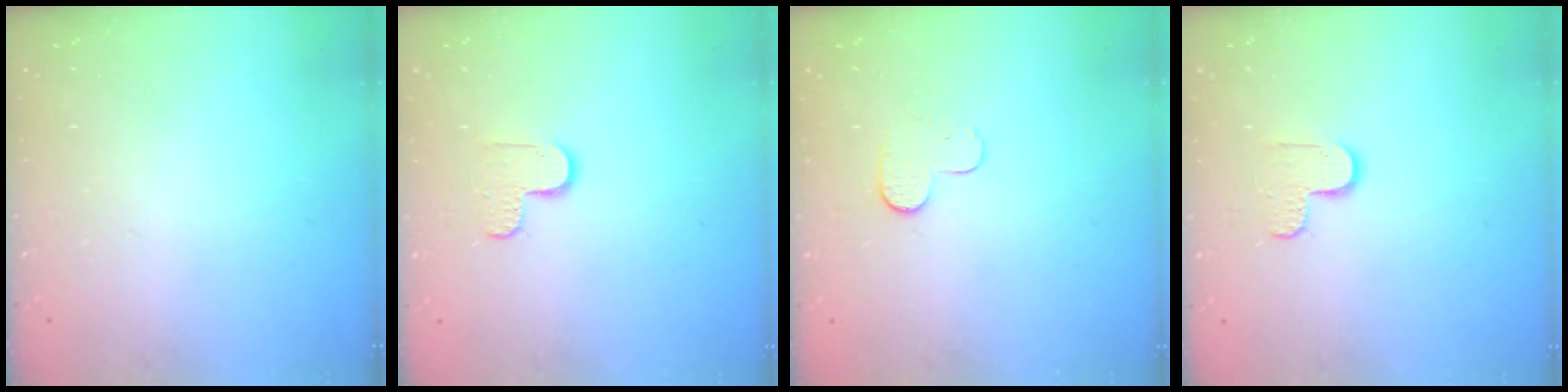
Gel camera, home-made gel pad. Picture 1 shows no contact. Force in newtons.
{"total": 5.7, "press": 5.7, "slide": 0.4}
{"total": 4.6, "press": 4.6, "slide": 0.4}
{"total": 5.7, "press": 5.7, "slide": 0.4}